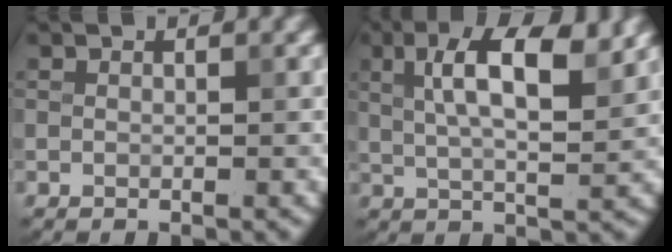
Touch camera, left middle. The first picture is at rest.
{"total": 8.0, "force": [3.0, 2.7, 7.0], "torque": [-0.116, 0.009, 0.048]}